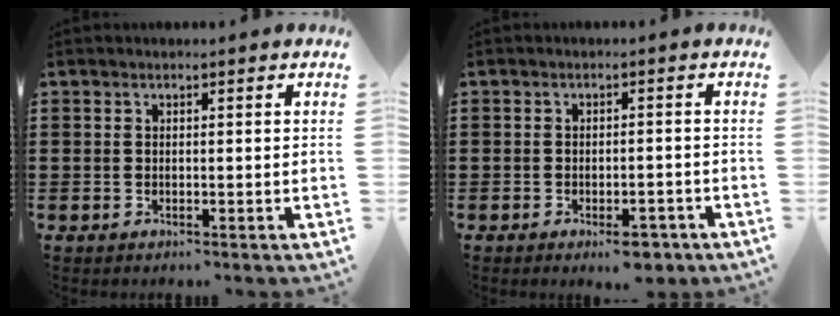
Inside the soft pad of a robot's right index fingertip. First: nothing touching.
{"total": 3.1, "force": [-2.4, 1.0, 1.8], "torque": [-0.028, 0.007, -0.043]}